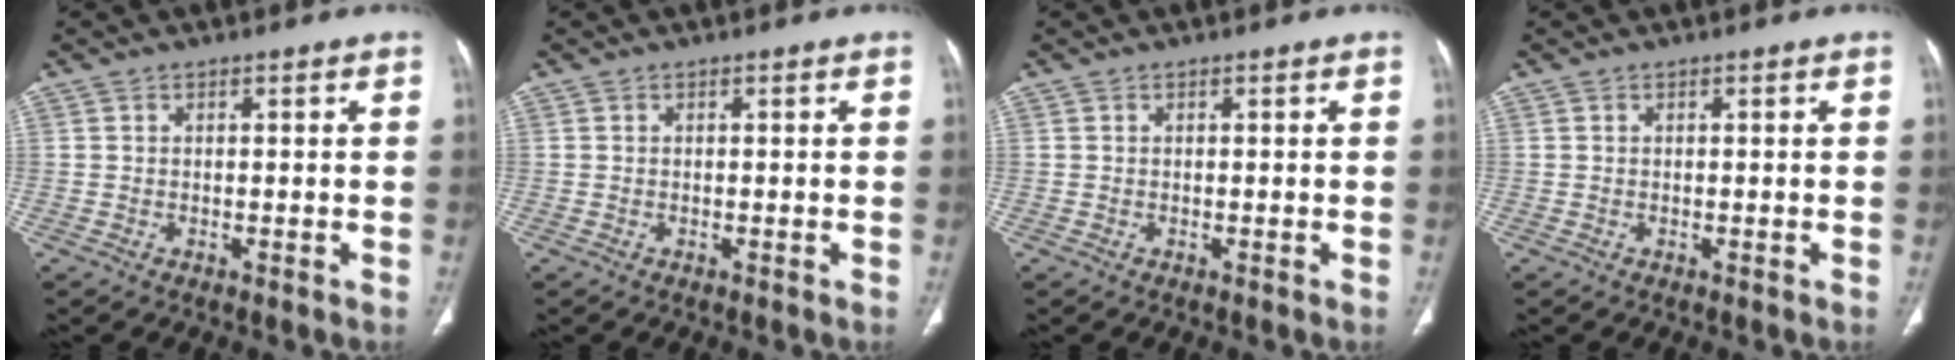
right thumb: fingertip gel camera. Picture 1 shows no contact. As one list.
[{"total": 0.0}, {"total": 0.0}, {"total": 0.0}]